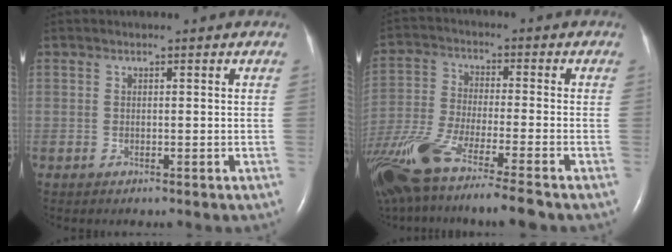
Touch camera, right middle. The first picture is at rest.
{"total": 17.6, "force": [-13.4, 0.7, 11.4], "torque": [-0.259, -0.055, -0.244]}